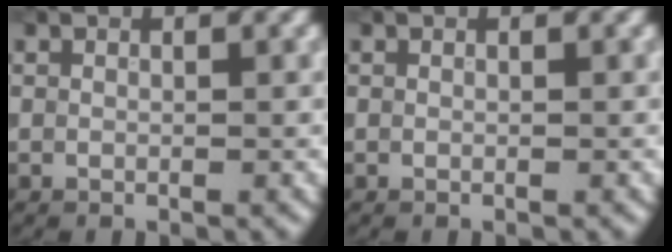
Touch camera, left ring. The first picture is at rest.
{"total": 0.0}